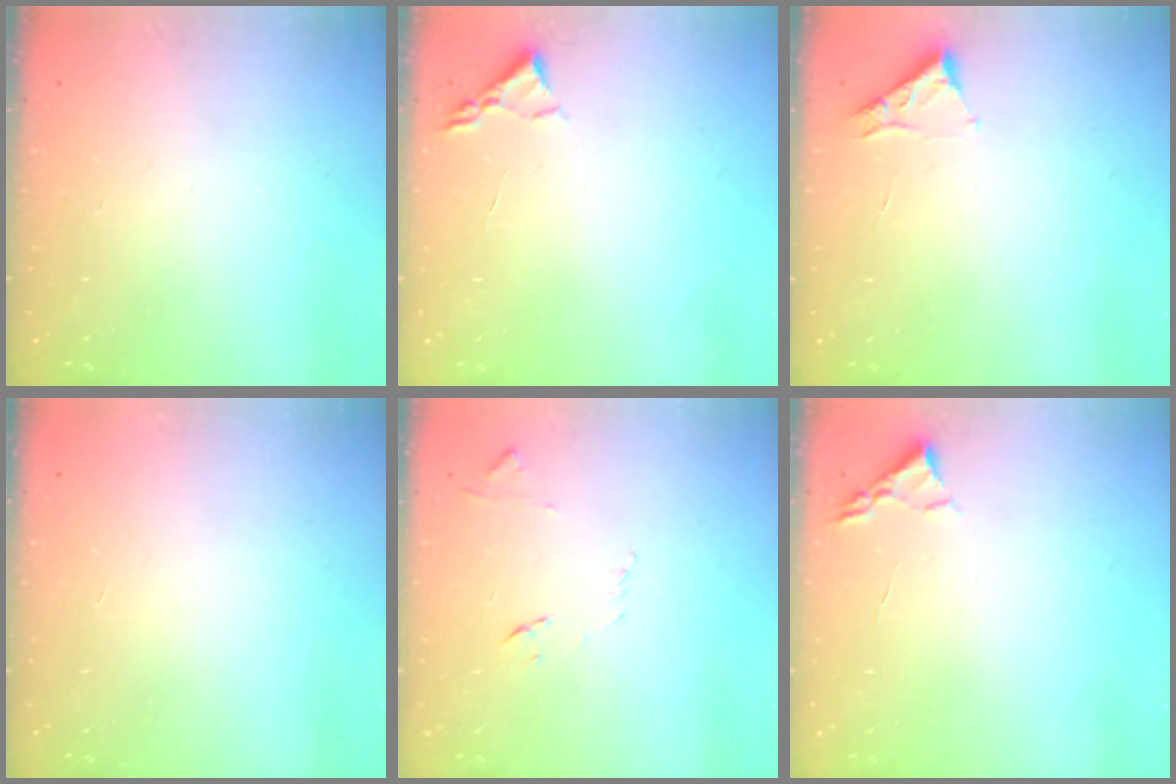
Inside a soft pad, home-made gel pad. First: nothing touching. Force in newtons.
{"total": 2.2, "press": 2.2, "slide": 0.3}
{"total": 3.3, "press": 3.3, "slide": 0.5}
{"total": 1.6, "press": 1.6, "slide": 0.1}
{"total": 7.8, "press": 7.8, "slide": 0.6}
{"total": 2.4, "press": 2.3, "slide": 0.3}